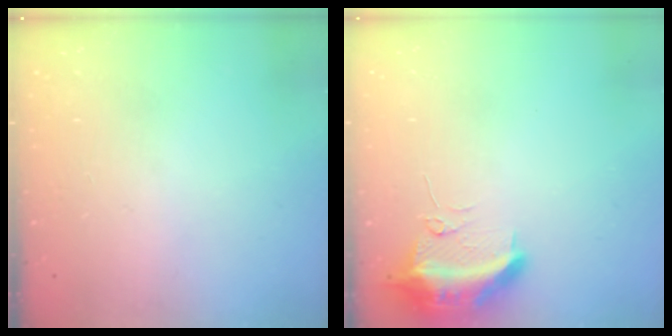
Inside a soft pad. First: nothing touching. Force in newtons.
{"total": 10.4, "press": 10.3, "slide": 1.3}